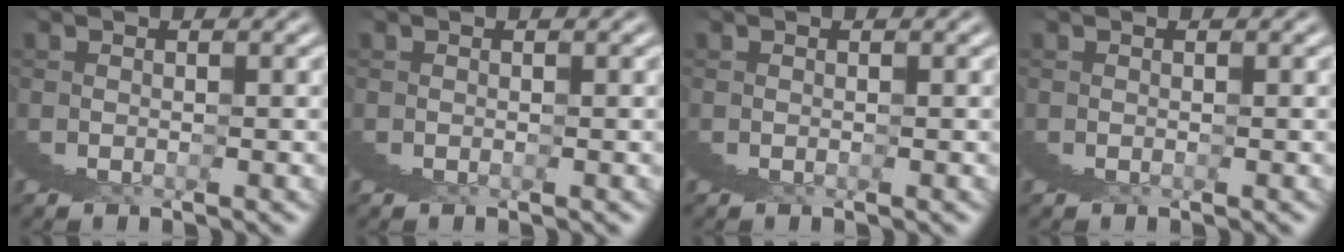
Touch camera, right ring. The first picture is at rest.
{"total": 0.0}
{"total": 0.0}
{"total": 0.0}